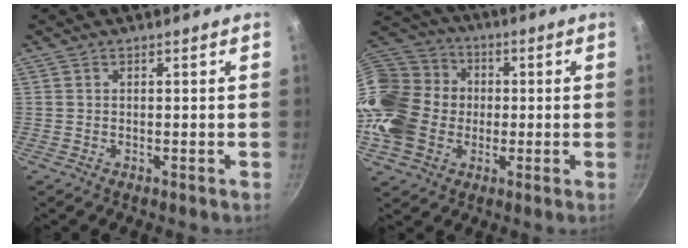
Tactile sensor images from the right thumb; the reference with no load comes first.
{"total": 20.3, "force": [-1.9, 17.2, 10.7], "torque": [-0.215, 0.048, -0.034]}